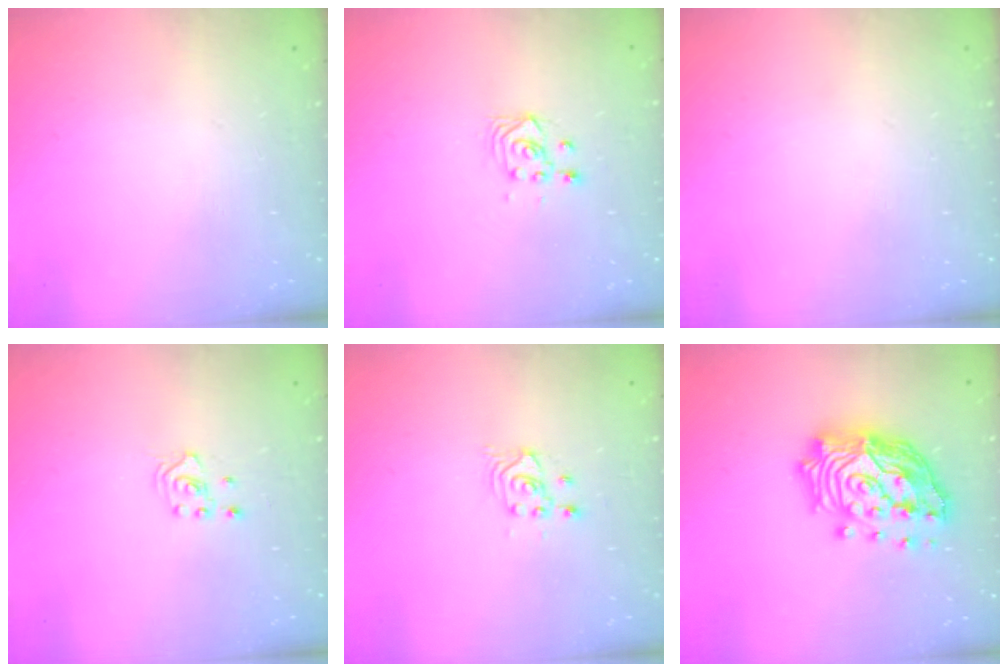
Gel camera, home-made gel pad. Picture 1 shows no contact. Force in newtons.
{"total": 2.9, "press": 2.9, "slide": 0.6}
{"total": 0.0}
{"total": 2.0, "press": 2.0, "slide": 0.3}
{"total": 2.6, "press": 2.6, "slide": 0.1}
{"total": 22.7, "press": 22.6, "slide": 1.9}